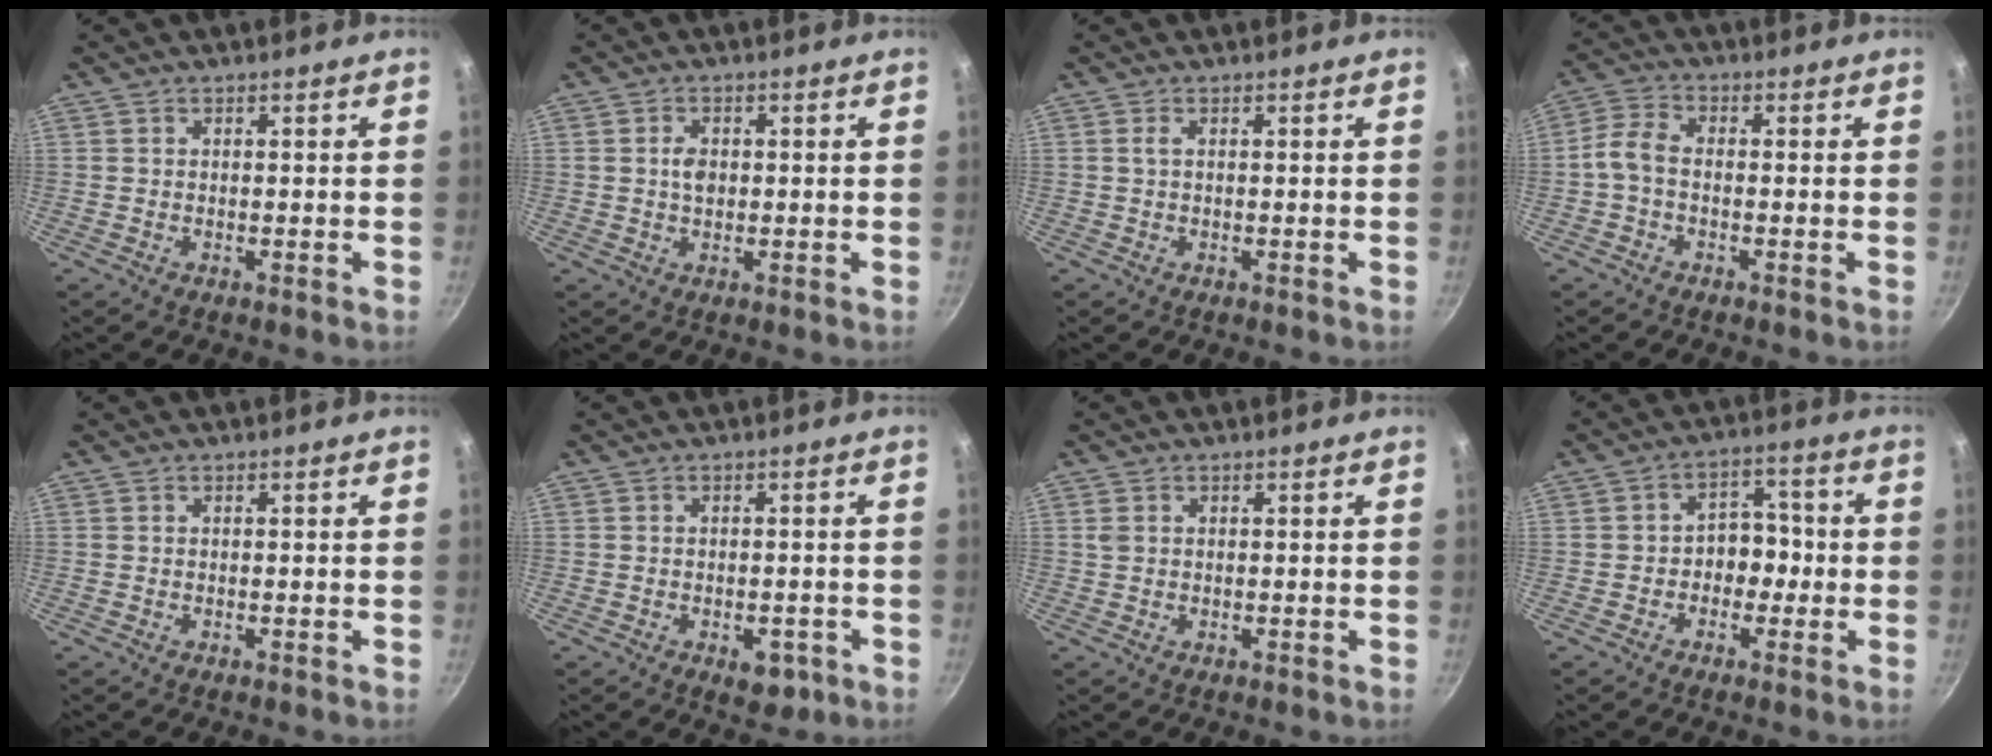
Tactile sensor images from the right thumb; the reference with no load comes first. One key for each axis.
{"total": 2.8, "fx": 0.2, "fy": 1.9, "fz": 2.0, "tx": -0.029, "ty": 0.002, "tz": 0.003}
{"total": 0.7, "fx": 0.1, "fy": 0.2, "fz": 0.7, "tx": -0.020, "ty": 0.001, "tz": 0.002}
{"total": 5.1, "fx": -0.9, "fy": 2.9, "fz": 4.0, "tx": -0.086, "ty": 0.017, "tz": -0.028}
{"total": 0.0}
{"total": 3.9, "fx": -1.8, "fy": 2.3, "fz": 2.7, "tx": -0.021, "ty": 0.009, "tz": -0.017}
{"total": 1.2, "fx": 0.4, "fy": 0.9, "fz": 0.7, "tx": -0.016, "ty": 0.002, "tz": 0.011}
{"total": 6.6, "fx": -1.1, "fy": 5.0, "fz": 4.2, "tx": -0.024, "ty": 0.029, "tz": -0.029}